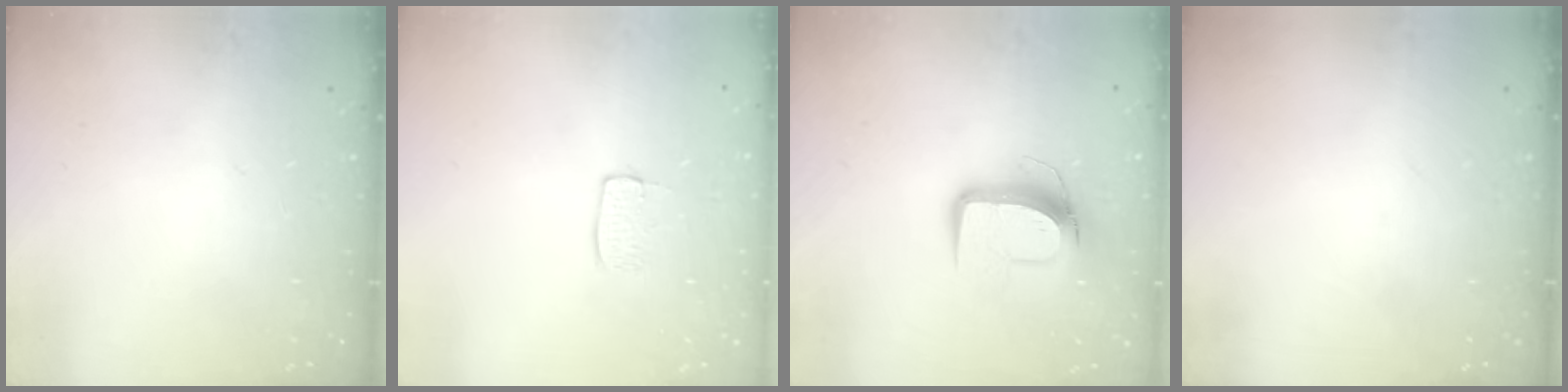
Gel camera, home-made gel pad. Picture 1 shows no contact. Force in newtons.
{"total": 5.0, "press": 5.0, "slide": 0.3}
{"total": 10.3, "press": 10.3, "slide": 0.8}
{"total": 0.0}